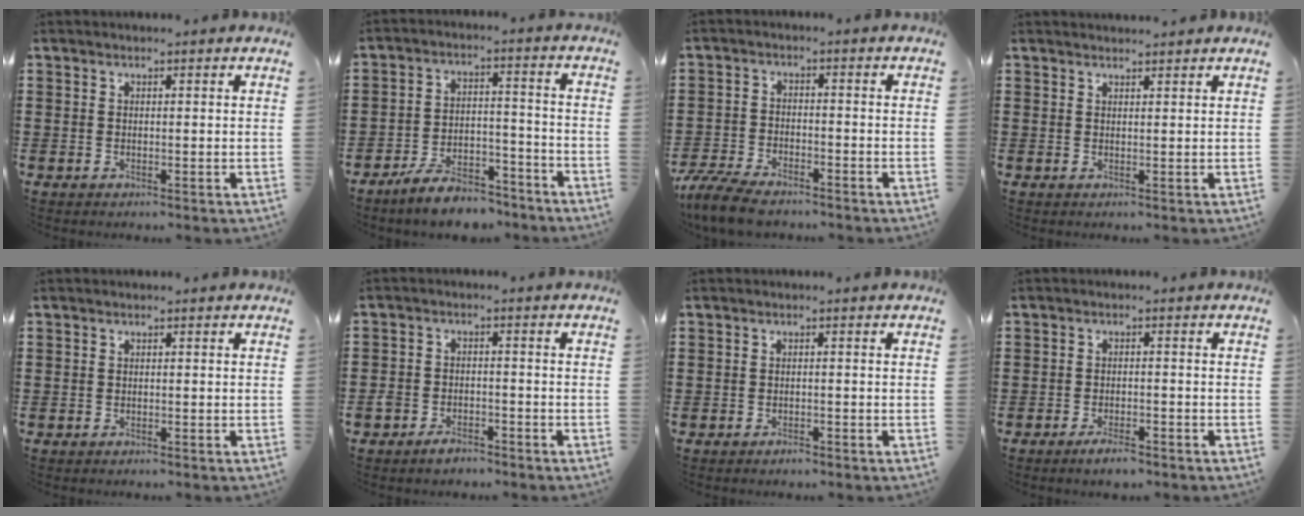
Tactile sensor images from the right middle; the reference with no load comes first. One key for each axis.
{"total": 7.4, "fx": -6.8, "fy": 1.7, "fz": 2.6, "tx": -0.046, "ty": 0.016, "tz": -0.128}
{"total": 6.1, "fx": -5.4, "fy": 1.3, "fz": 2.5, "tx": -0.072, "ty": -0.003, "tz": -0.109}
{"total": 1.1, "fx": 1.1, "fy": 0.0, "fz": 0.0, "tx": -0.003, "ty": -0.001, "tz": 0.022}
{"total": 0.0}
{"total": 2.9, "fx": -2.5, "fy": 1.3, "fz": 0.7, "tx": -0.016, "ty": 0.009, "tz": -0.050}
{"total": 0.6, "fx": -0.5, "fy": 0.2, "fz": 0.2, "tx": -0.007, "ty": -0.002, "tz": -0.010}
{"total": 2.5, "fx": -1.9, "fy": 0.6, "fz": 1.6, "tx": -0.025, "ty": 0.002, "tz": -0.033}